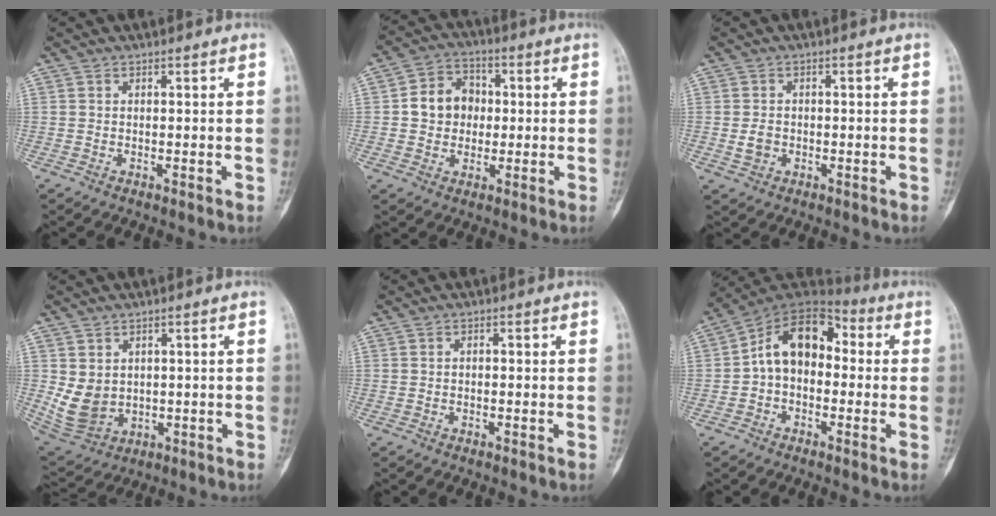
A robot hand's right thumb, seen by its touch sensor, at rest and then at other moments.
{"total": 8.9, "force": [0.3, 7.6, 4.6], "torque": [-0.044, 0.017, -0.003]}
{"total": 2.8, "force": [-0.6, 2.3, 1.5], "torque": [-0.018, 0.005, -0.007]}
{"total": 7.6, "force": [0.7, 6.2, 4.2], "torque": [-0.065, -0.009, 0.041]}
{"total": 0.5, "force": [-0.1, 0.3, 0.4], "torque": [-0.004, 0.003, -0.006]}
{"total": 12.5, "force": [0.0, 8.7, 9.0], "torque": [-0.117, 0.045, -0.017]}